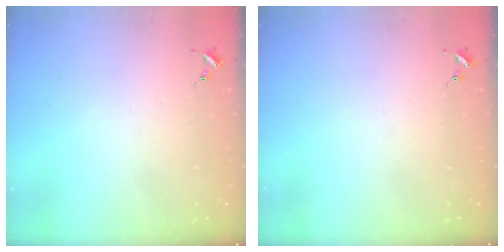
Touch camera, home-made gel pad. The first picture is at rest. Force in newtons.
{"total": 0.0}